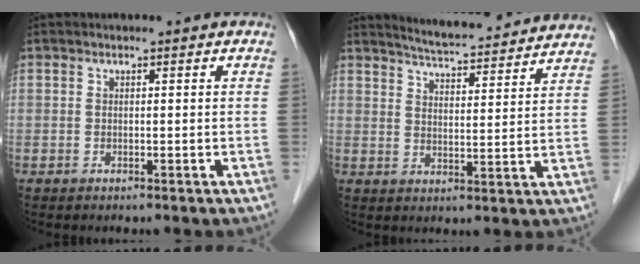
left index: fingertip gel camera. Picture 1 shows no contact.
{"total": 14.9, "force": [14.1, 1.5, 4.6], "torque": [-0.068, 0.004, 0.182]}